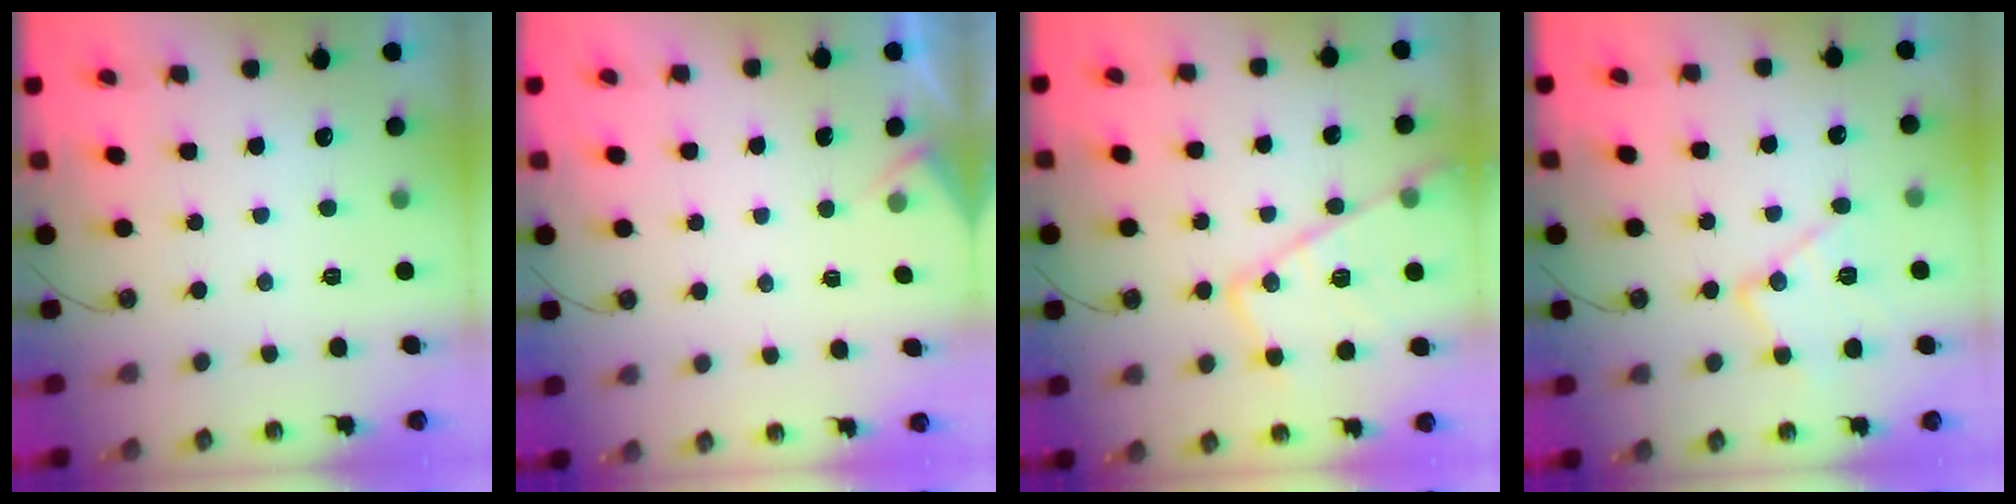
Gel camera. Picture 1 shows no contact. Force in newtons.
{"total": 3.6, "press": 3.6, "slide": 0.4}
{"total": 18.1, "press": 18.0, "slide": 1.7}
{"total": 14.0, "press": 13.9, "slide": 1.0}